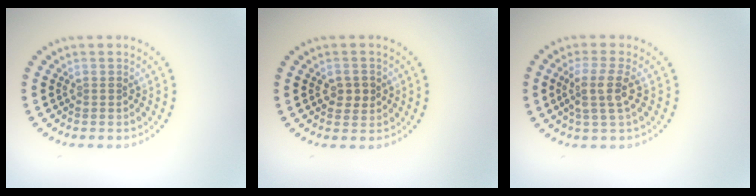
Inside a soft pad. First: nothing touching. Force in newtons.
{"total": 1.9, "press": 1.9, "slide": 0.4}
{"total": 3.1, "press": 2.4, "slide": 1.9}